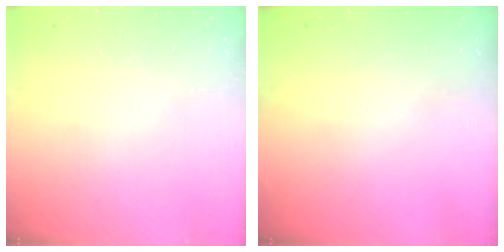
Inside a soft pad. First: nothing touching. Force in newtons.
{"total": 0.0}